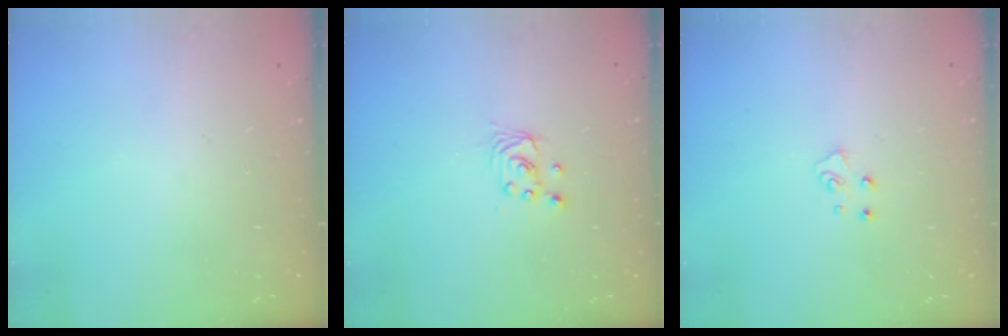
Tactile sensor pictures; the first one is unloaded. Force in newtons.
{"total": 2.5, "press": 2.5, "slide": 0.1}
{"total": 5.1, "press": 5.1, "slide": 0.4}